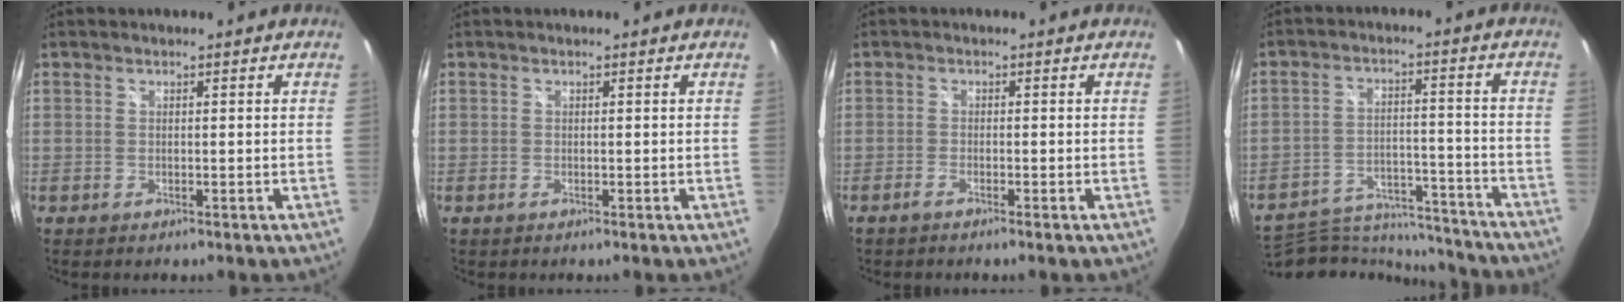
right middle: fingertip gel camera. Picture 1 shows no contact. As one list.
[{"total": 0.0}, {"total": 2.6, "force": [-2.0, -0.5, 1.5], "torque": [-0.044, -0.003, -0.040]}, {"total": 22.8, "force": [-20.7, 5.4, 7.9], "torque": [-0.155, 0.001, -0.292]}]